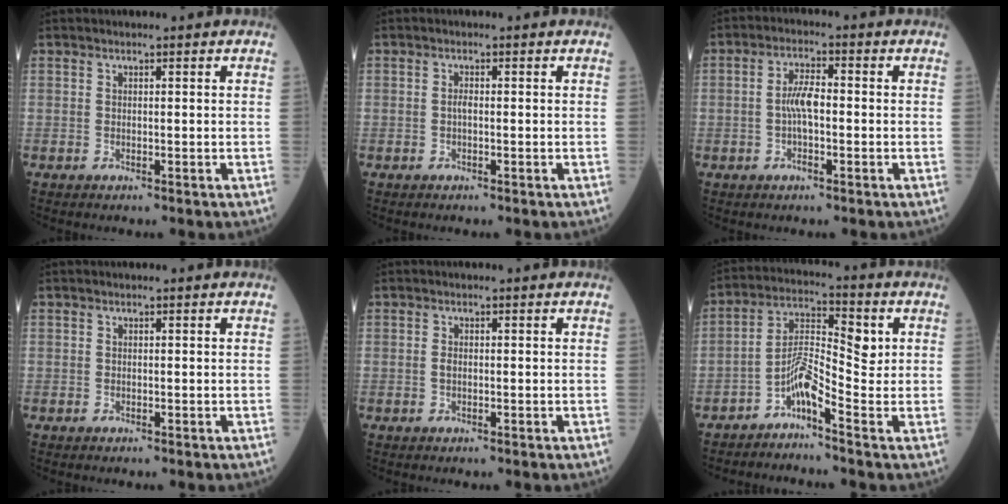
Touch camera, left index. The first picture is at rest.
{"total": 0.9, "force": [-0.2, 0.4, 0.7], "torque": [-0.015, 0.002, -0.003]}
{"total": 4.6, "force": [-0.6, 1.5, 4.4], "torque": [-0.093, 0.008, -0.015]}
{"total": 0.0}
{"total": 0.9, "force": [-0.2, 0.5, 0.8], "torque": [-0.016, 0.001, -0.001]}
{"total": 6.2, "force": [-1.7, 1.3, 5.9], "torque": [-0.112, 0.026, -0.033]}